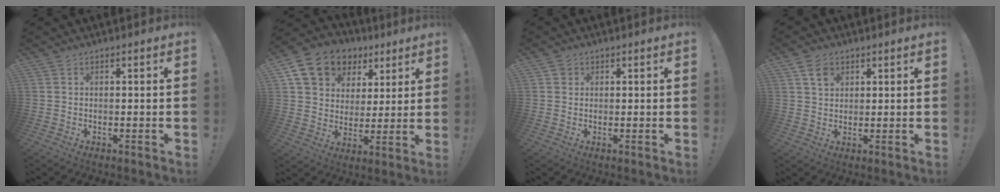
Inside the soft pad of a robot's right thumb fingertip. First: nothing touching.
{"total": 14.5, "force": [7.6, 10.8, 5.8], "torque": [-0.094, -0.034, 0.151]}
{"total": 1.5, "force": [0.8, 1.2, 0.4], "torque": [-0.001, -0.001, 0.014]}
{"total": 5.0, "force": [2.7, 3.7, 2.1], "torque": [-0.025, -0.006, 0.048]}